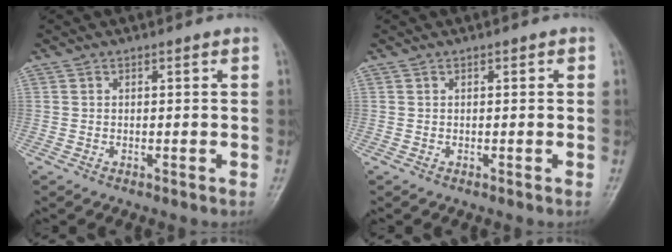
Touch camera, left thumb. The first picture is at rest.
{"total": 0.0}